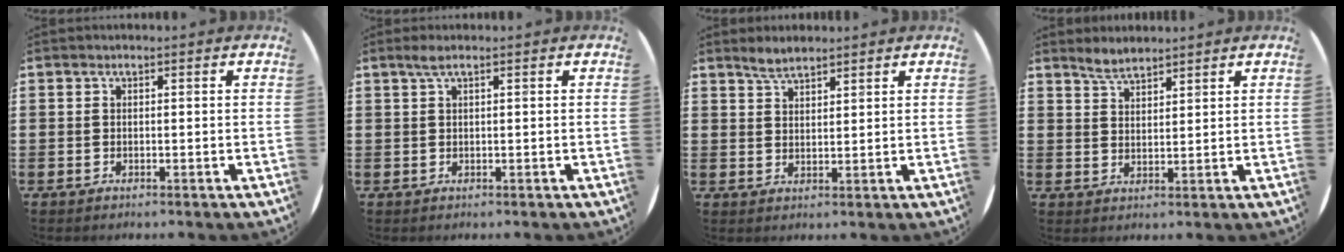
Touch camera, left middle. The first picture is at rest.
{"total": 1.2, "force": [0.7, 0.0, 1.0], "torque": [-0.021, 0.003, 0.011]}
{"total": 2.8, "force": [2.6, 0.7, 0.7], "torque": [-0.018, 0.004, 0.049]}
{"total": 3.0, "force": [2.8, 0.7, 0.6], "torque": [-0.016, 0.000, 0.054]}